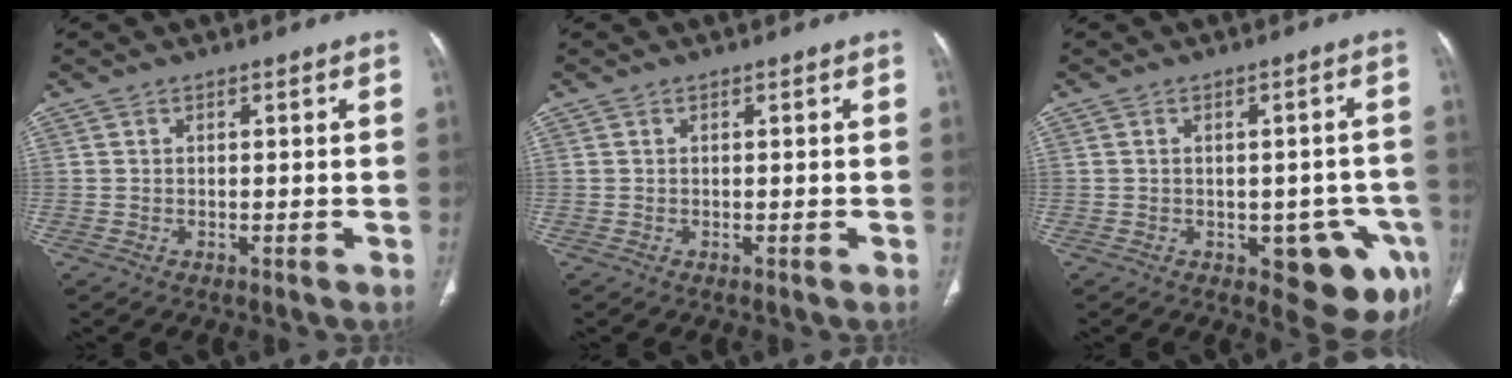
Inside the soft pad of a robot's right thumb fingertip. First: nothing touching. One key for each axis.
{"total": 0.0}
{"total": 10.6, "fx": -4.3, "fy": 5.1, "fz": 8.3, "tx": -0.062, "ty": 0.012, "tz": -0.045}